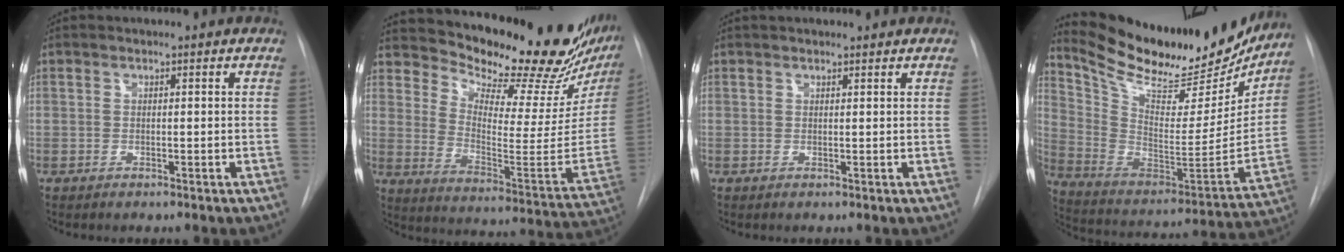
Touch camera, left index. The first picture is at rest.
{"total": 24.3, "force": [22.0, 3.5, 9.7], "torque": [-0.152, -0.102, 0.286]}
{"total": 3.6, "force": [3.3, 0.6, 1.1], "torque": [-0.014, 0.029, 0.044]}
{"total": 27.1, "force": [23.7, 7.5, 10.8], "torque": [-0.189, -0.039, 0.352]}